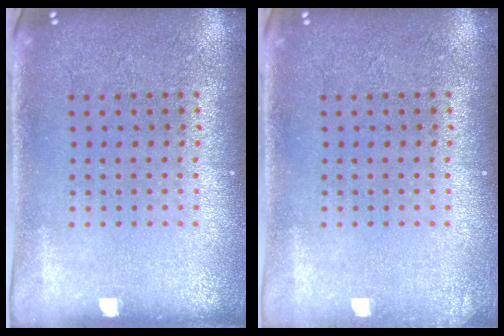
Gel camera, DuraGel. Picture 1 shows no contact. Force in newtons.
{"total": 0.6, "press": 0.6, "slide": 0.0}